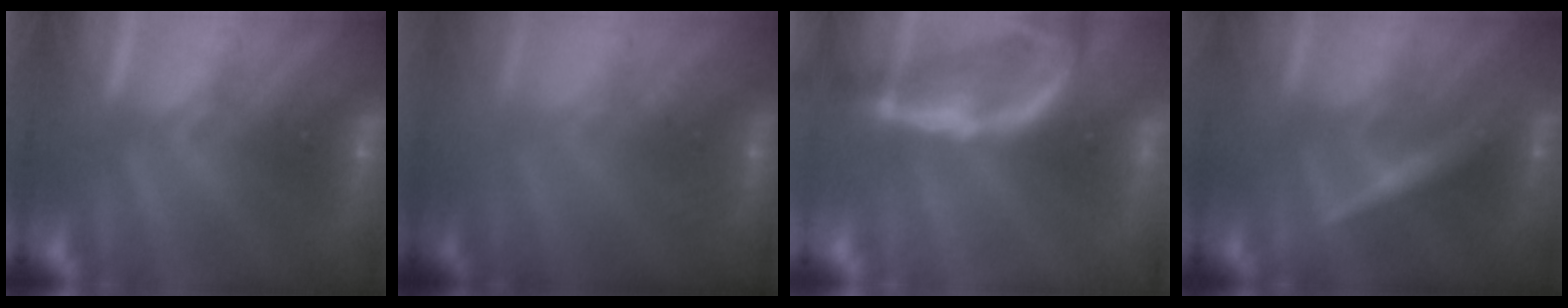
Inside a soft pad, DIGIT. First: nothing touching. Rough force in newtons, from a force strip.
{"total": 2.4}
{"total": 2.3}
{"total": 2.4}